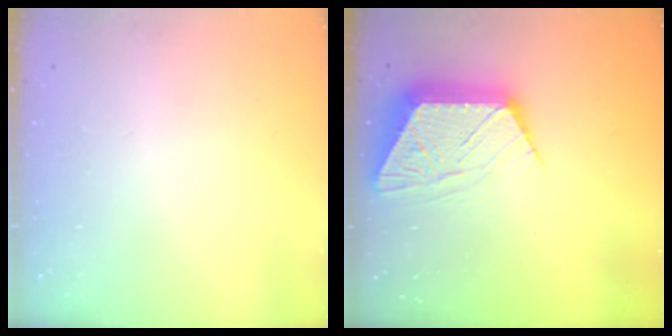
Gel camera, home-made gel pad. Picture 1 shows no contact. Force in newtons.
{"total": 13.3, "press": 13.3, "slide": 0.9}